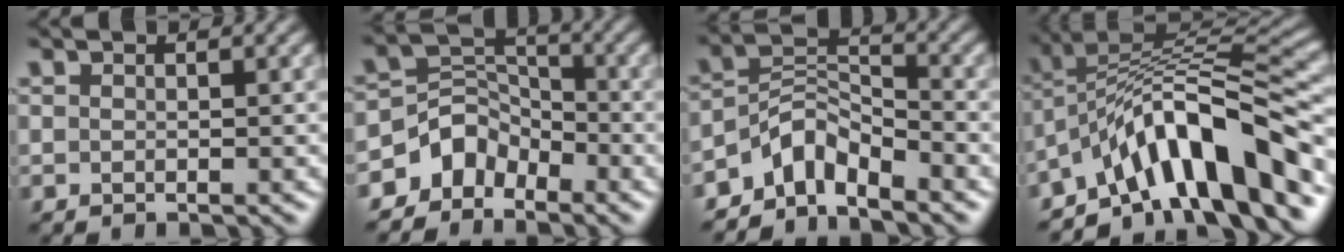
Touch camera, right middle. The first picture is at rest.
{"total": 4.1, "force": [-3.1, 2.6, 0.9], "torque": [-0.008, 0.007, -0.066]}
{"total": 4.5, "force": [-3.6, 1.8, 2.0], "torque": [-0.027, 0.007, -0.081]}
{"total": 11.2, "force": [-6.1, 3.2, 8.8], "torque": [-0.119, 0.023, -0.112]}